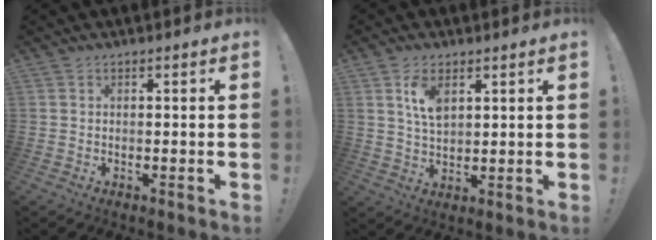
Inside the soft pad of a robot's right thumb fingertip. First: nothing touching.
{"total": 7.3, "force": [3.5, 4.0, 5.0], "torque": [-0.082, -0.011, 0.063]}